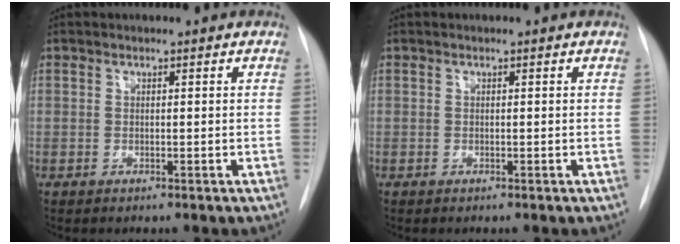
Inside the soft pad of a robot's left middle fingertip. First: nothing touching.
{"total": 0.0}